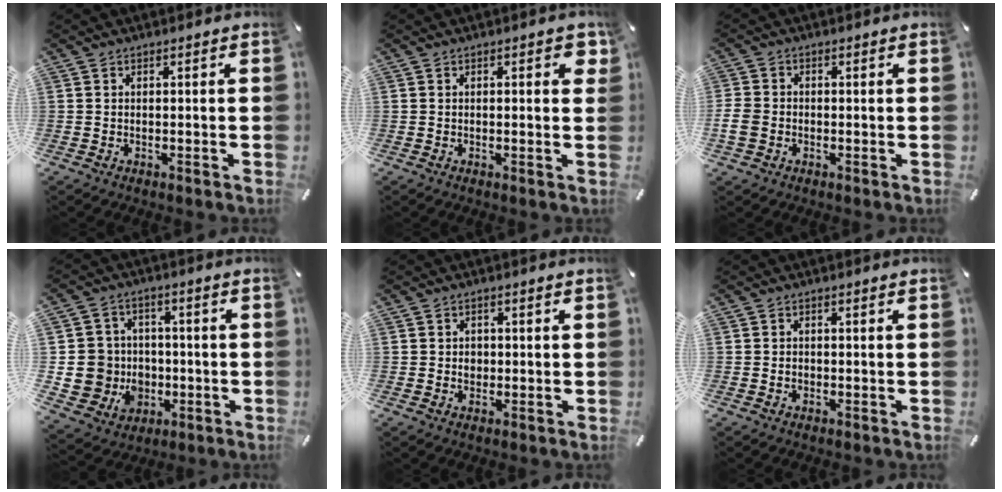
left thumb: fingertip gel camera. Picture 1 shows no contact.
{"total": 2.5, "force": [0.6, 1.0, 2.2], "torque": [-0.031, -0.001, 0.005]}
{"total": 4.0, "force": [-0.8, 3.3, 2.2], "torque": [-0.049, 0.003, -0.015]}
{"total": 10.9, "force": [-1.0, 10.6, 2.2], "torque": [-0.062, 0.010, -0.009]}
{"total": 2.2, "force": [0.1, 2.0, 1.0], "torque": [-0.005, -0.002, -0.003]}
{"total": 1.0, "force": [-0.1, 0.8, 0.5], "torque": [-0.011, 0.003, -0.003]}